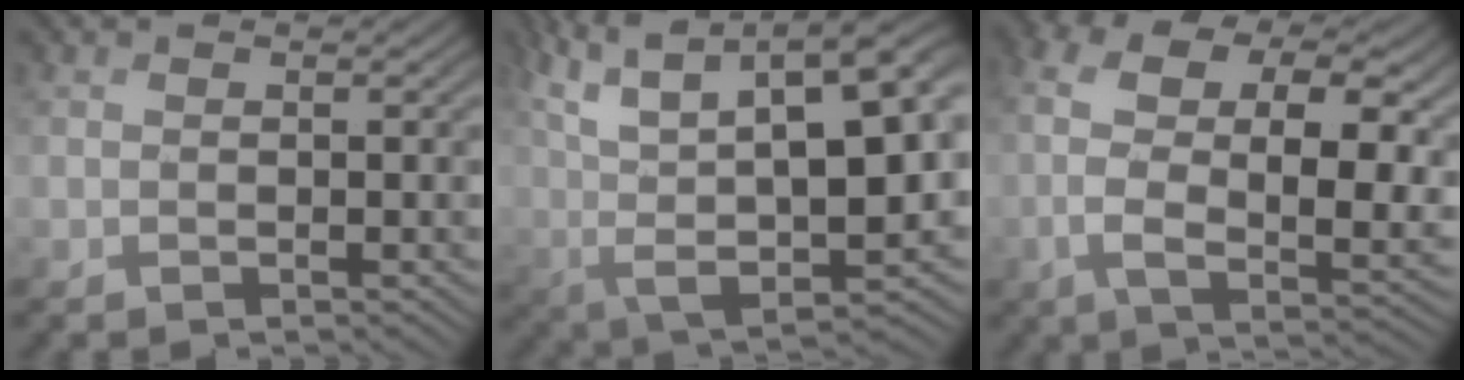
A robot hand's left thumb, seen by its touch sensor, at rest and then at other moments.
{"total": 18.2, "force": [3.7, 8.8, 15.4], "torque": [-0.277, 0.009, 0.082]}
{"total": 15.0, "force": [1.4, 8.9, 12.0], "torque": [-0.206, -0.017, 0.019]}